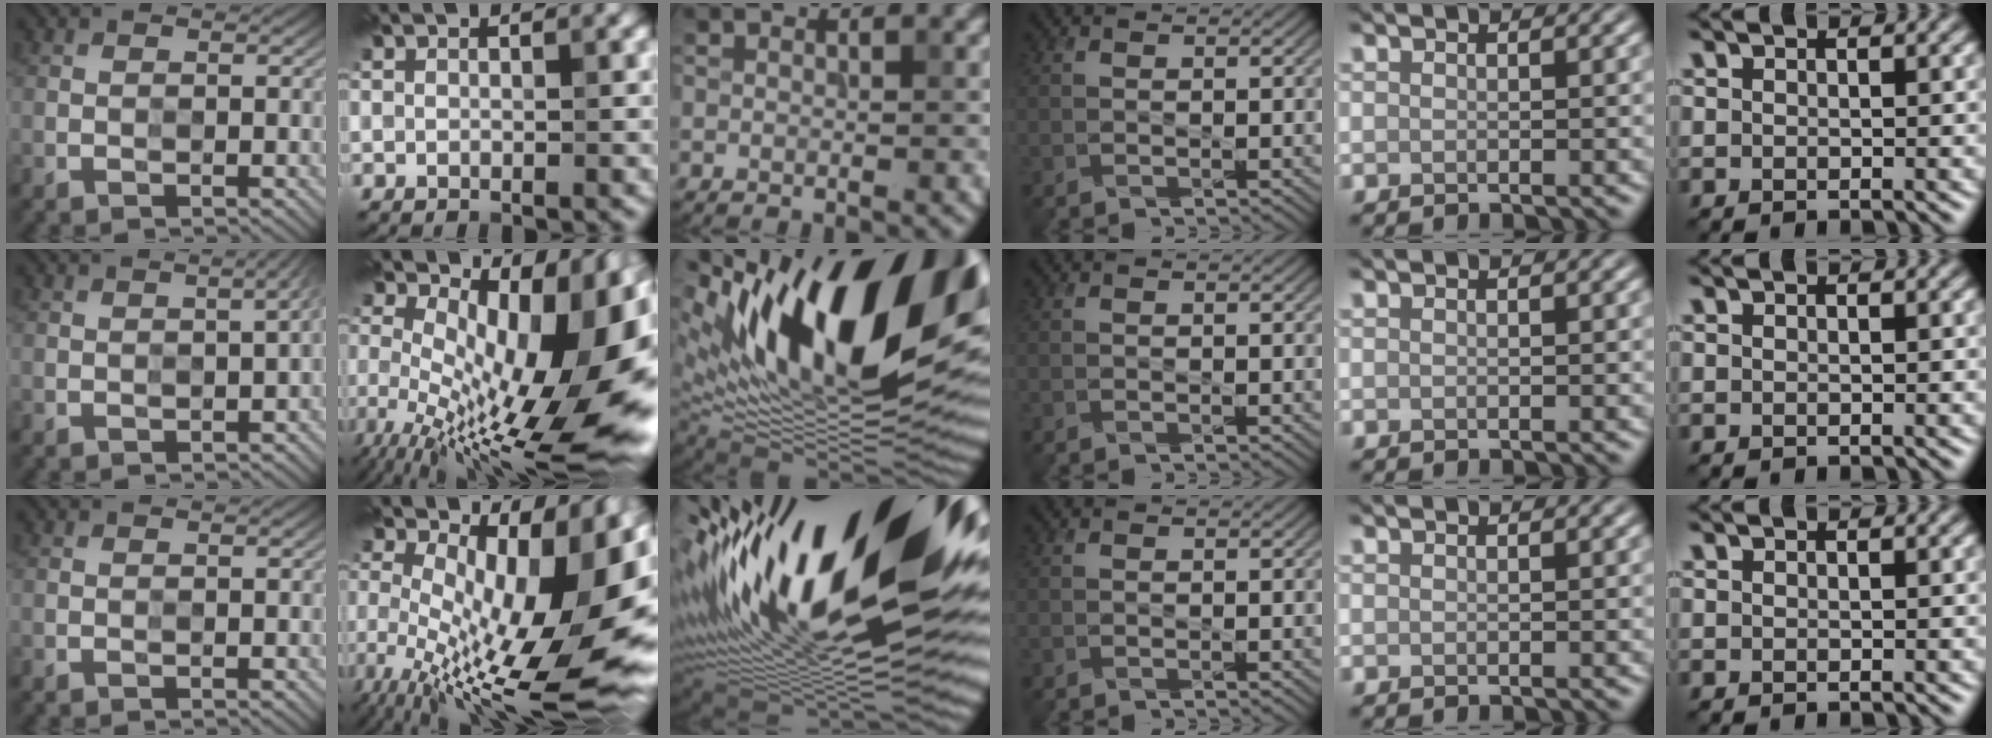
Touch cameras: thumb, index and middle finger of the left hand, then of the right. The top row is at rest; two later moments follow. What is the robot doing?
{"motion": "press", "object": "grip strengthener"}